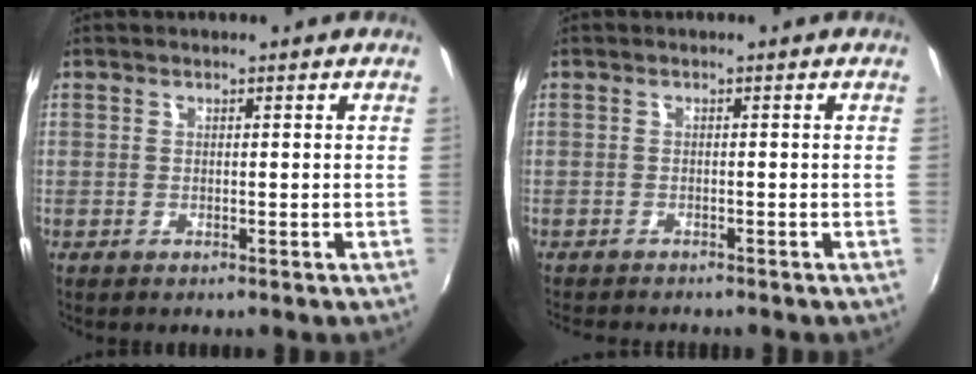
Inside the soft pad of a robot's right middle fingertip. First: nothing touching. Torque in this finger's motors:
{"motor_torque": [0.00, -0.09, 0.00, 0.01]}